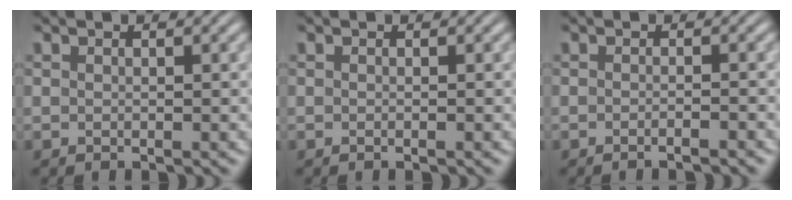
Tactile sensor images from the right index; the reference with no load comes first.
{"total": 0.0}
{"total": 1.4, "force": [-1.3, -0.1, 0.5], "torque": [-0.008, 0.005, -0.028]}